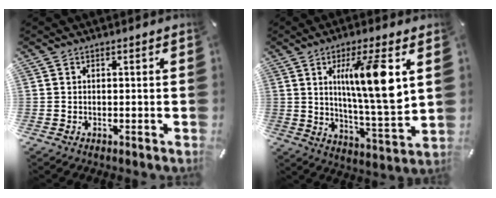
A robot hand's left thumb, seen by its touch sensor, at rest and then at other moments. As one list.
[{"total": 15.0, "force": [5.2, 2.3, 13.8], "torque": [-0.237, -0.020, 0.075]}]